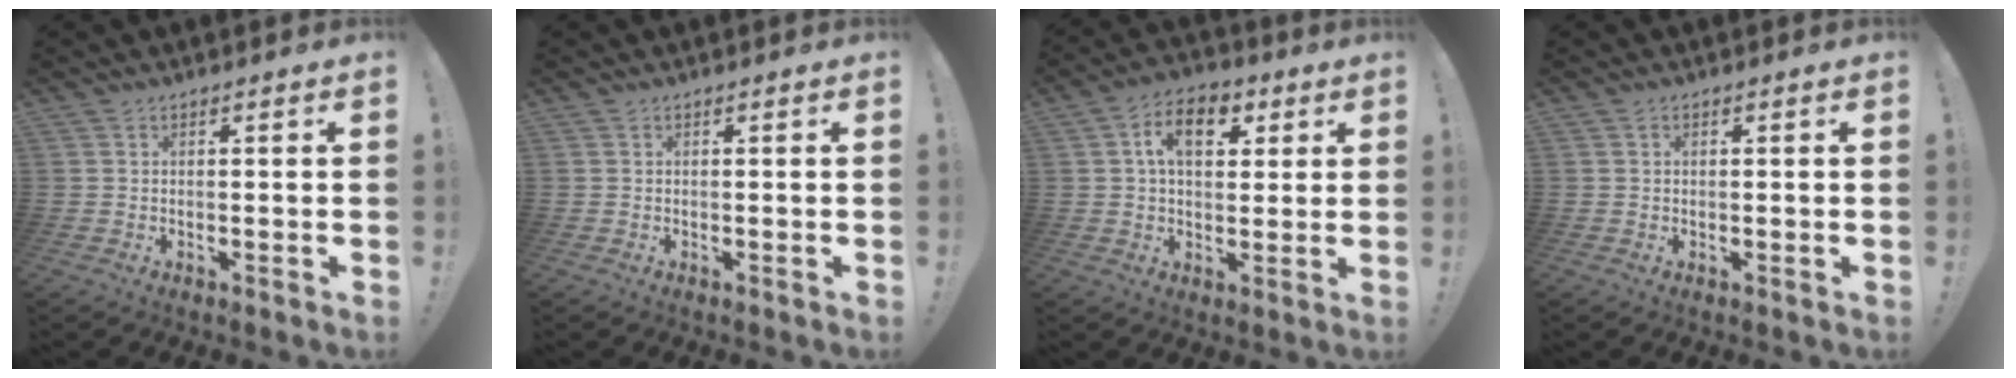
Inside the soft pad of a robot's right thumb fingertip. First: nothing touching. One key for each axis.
{"total": 0.0}
{"total": 10.9, "fx": 3.4, "fy": 7.1, "fz": 7.5, "tx": -0.106, "ty": 0.005, "tz": 0.058}
{"total": 0.0}